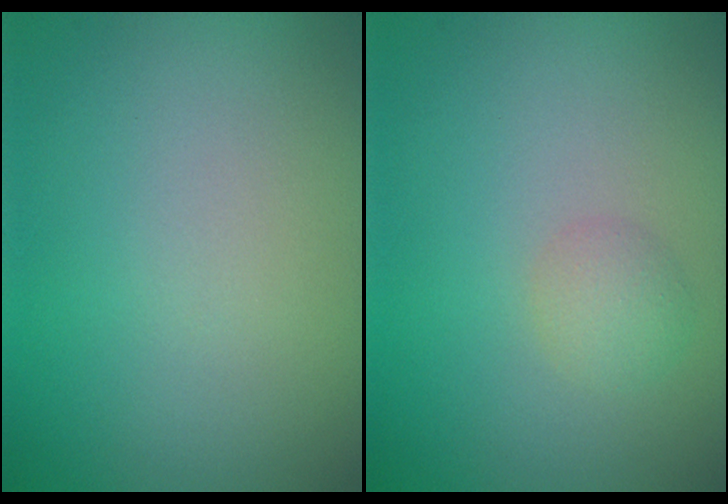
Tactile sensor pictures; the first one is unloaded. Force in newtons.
{"total": 1.5, "press": 1.5, "slide": 0.1}